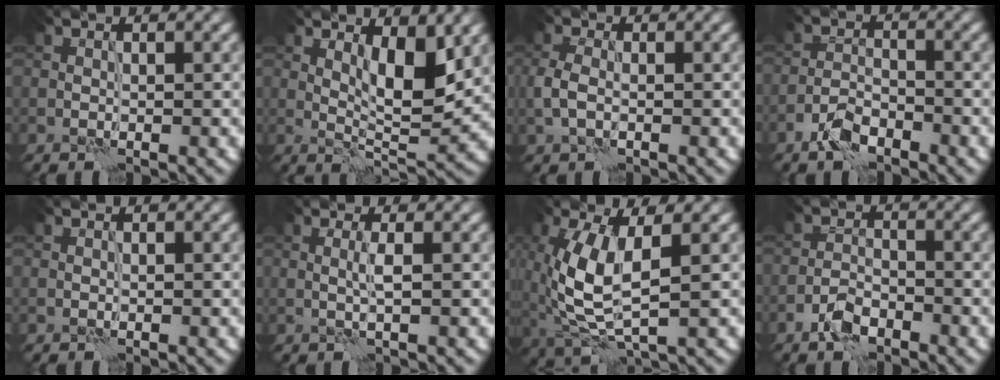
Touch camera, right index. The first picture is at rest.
{"total": 5.0, "force": [2.0, 1.6, 4.3], "torque": [-0.076, -0.005, 0.037]}
{"total": 2.0, "force": [-0.4, 1.2, 1.5], "torque": [-0.040, 0.002, -0.011]}
{"total": 3.0, "force": [-2.2, 1.2, 1.6], "torque": [-0.030, 0.006, -0.050]}
{"total": 0.0}
{"total": 1.2, "force": [0.2, -0.2, 1.2], "torque": [-0.030, 0.002, 0.002]}
{"total": 6.6, "force": [0.2, 2.6, 6.0], "torque": [-0.150, -0.005, 0.009]}
{"total": 2.6, "force": [-1.9, 1.1, 1.5], "torque": [-0.026, 0.006, -0.042]}